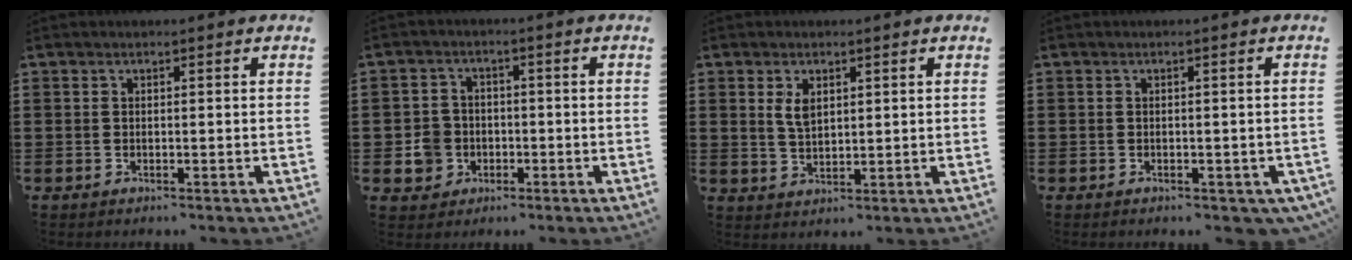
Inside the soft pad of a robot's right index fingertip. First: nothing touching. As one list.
[{"total": 4.8, "force": [-1.4, 4.3, 1.4], "torque": [-0.051, 0.005, -0.030]}, {"total": 3.2, "force": [1.4, 1.6, 2.3], "torque": [-0.051, 0.004, 0.025]}, {"total": 0.7, "force": [-0.4, 0.4, 0.3], "torque": [-0.008, 0.000, -0.008]}]